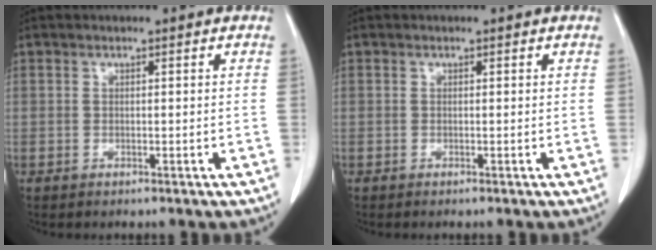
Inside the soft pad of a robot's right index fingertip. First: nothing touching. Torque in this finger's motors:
{"motor_torque": [-0.04, 0.01, 0.03, 0.01]}